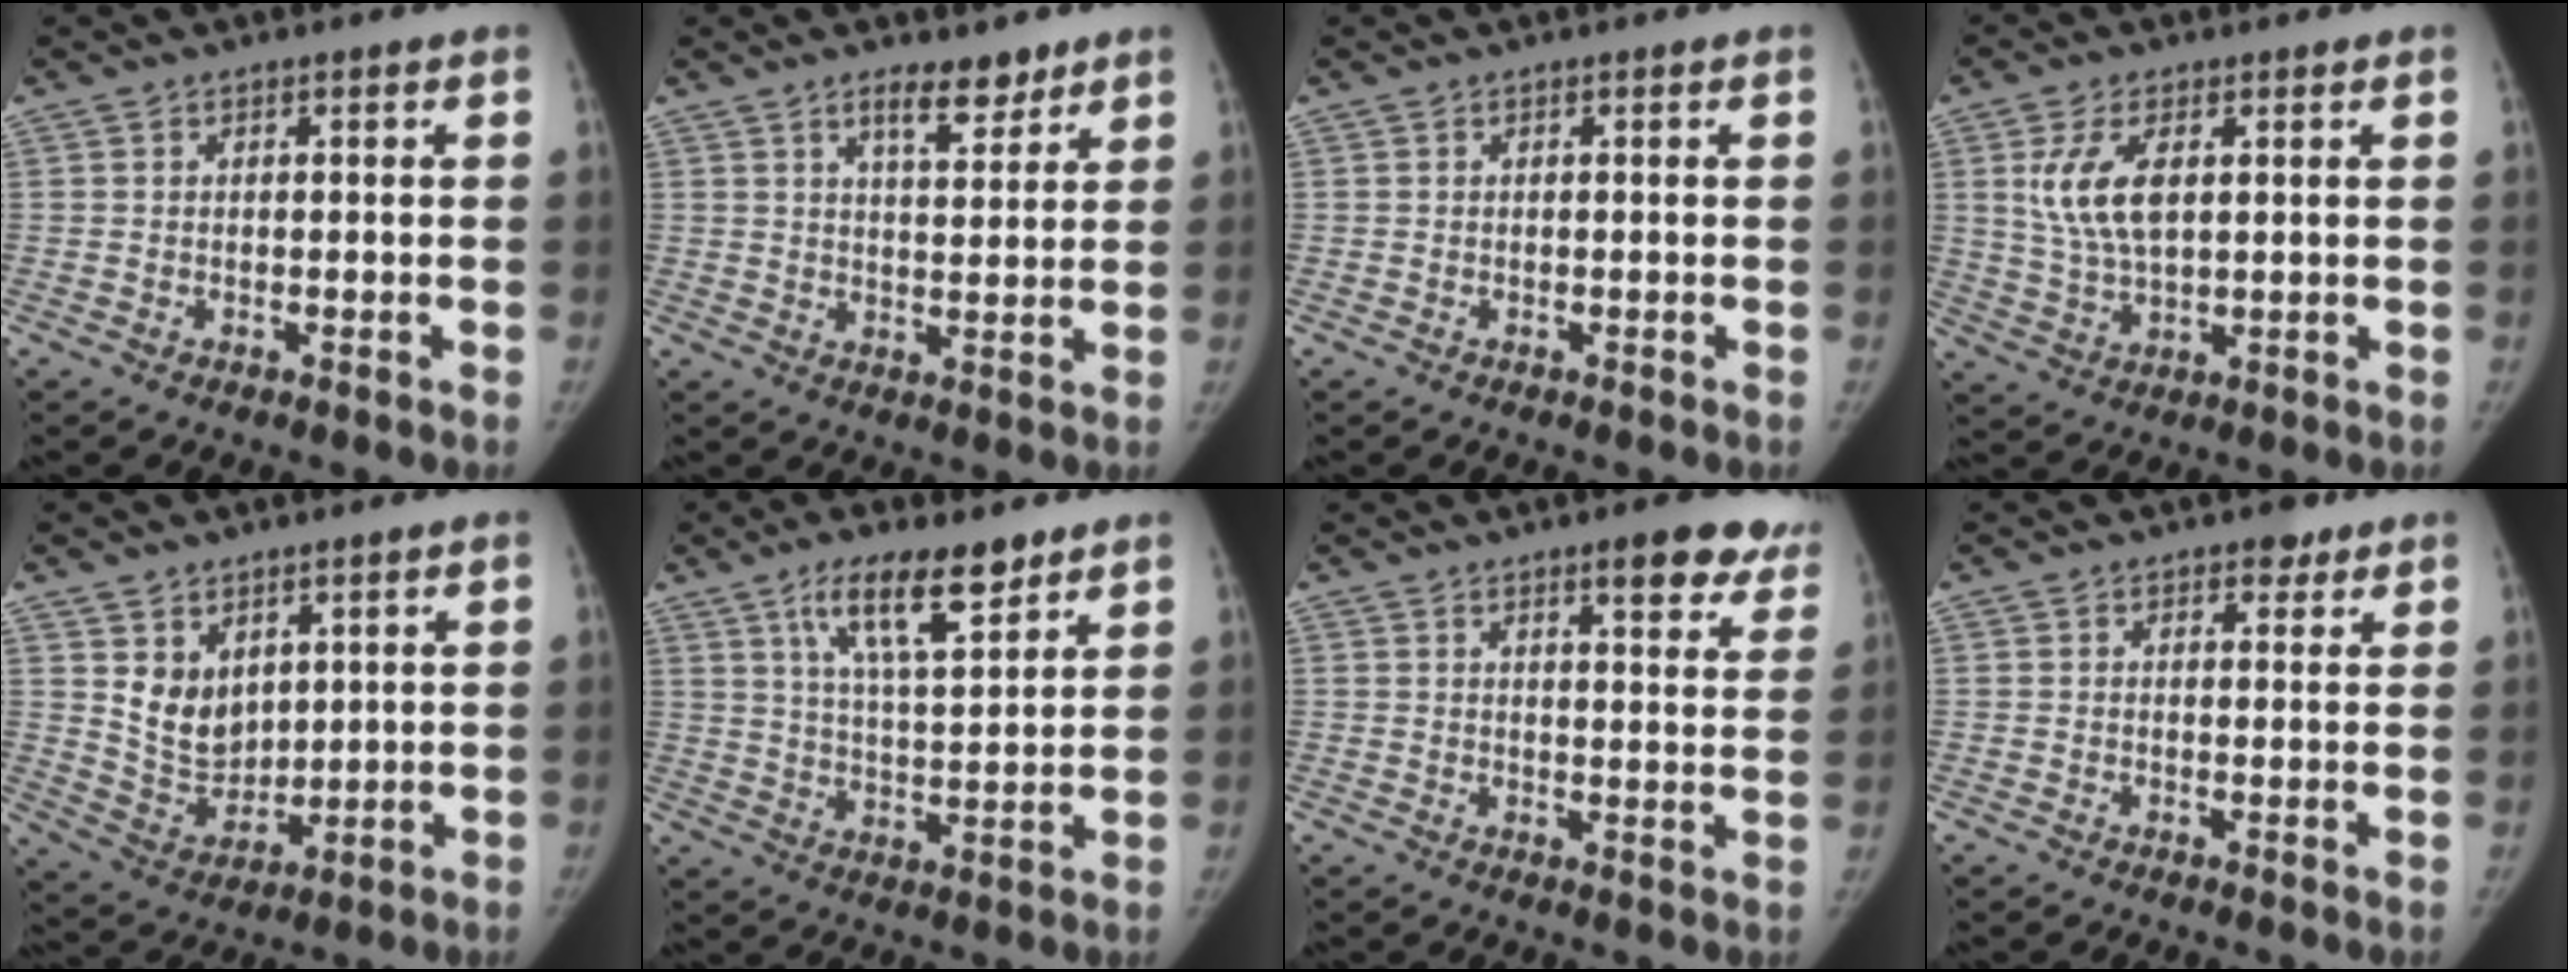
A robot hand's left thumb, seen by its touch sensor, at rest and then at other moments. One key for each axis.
{"total": 6.3, "fx": 4.6, "fy": 2.3, "fz": 3.7, "tx": -0.038, "ty": -0.033, "tz": 0.073}
{"total": 0.0}
{"total": 8.9, "fx": 2.5, "fy": 4.5, "fz": 7.3, "tx": -0.145, "ty": -0.010, "tz": 0.054}
{"total": 8.6, "fx": 3.8, "fy": 6.3, "fz": 4.5, "tx": -0.049, "ty": -0.037, "tz": 0.089}
{"total": 12.1, "fx": 7.6, "fy": 3.6, "fz": 8.7, "tx": -0.131, "ty": -0.038, "tz": 0.136}
{"total": 10.2, "fx": 7.2, "fy": 3.0, "fz": 6.6, "tx": -0.046, "ty": -0.035, "tz": 0.082}
{"total": 2.8, "fx": 1.9, "fy": 1.5, "fz": 1.4, "tx": -0.004, "ty": -0.009, "tz": 0.025}